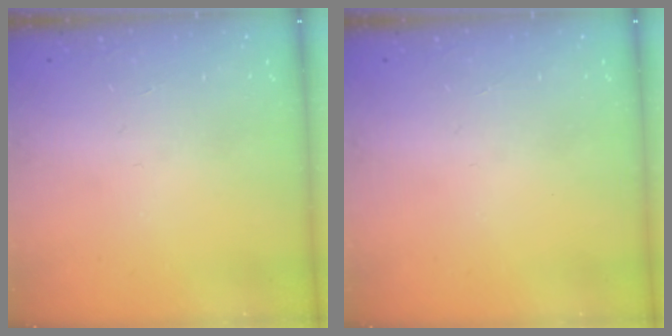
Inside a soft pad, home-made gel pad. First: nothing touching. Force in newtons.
{"total": 0.0}